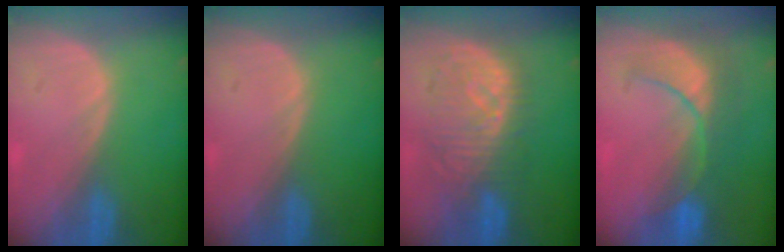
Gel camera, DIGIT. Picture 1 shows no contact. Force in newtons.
{"total": 0.0}
{"total": 9.2, "press": 8.9, "slide": 2.4}
{"total": 8.5, "press": 8.2, "slide": 2.0}